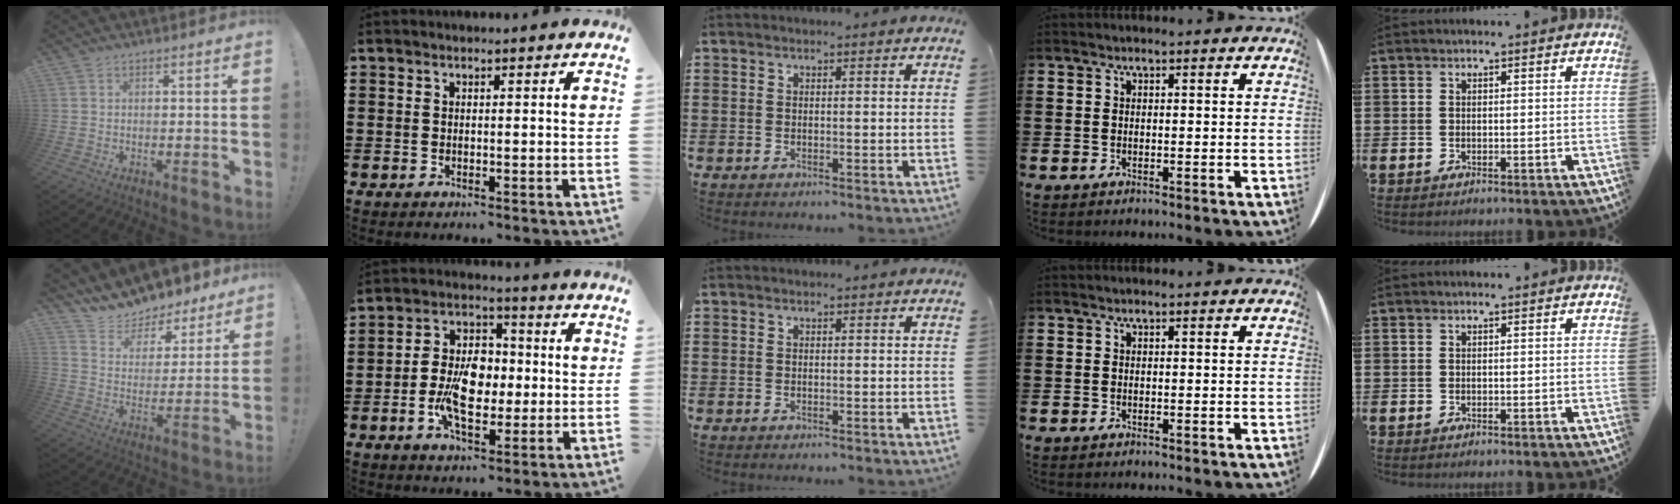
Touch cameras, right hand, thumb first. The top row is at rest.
{"thumb": {"total": 11.3, "force": [10.7, 3.5, 1.6], "torque": [-0.055, -0.096, 0.192]}, "index": {"total": 9.0, "force": [-1.4, 5.7, 6.8], "torque": [-0.145, 0.007, -0.032]}}